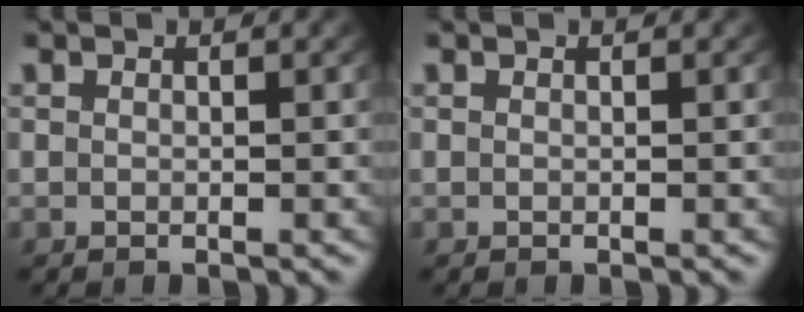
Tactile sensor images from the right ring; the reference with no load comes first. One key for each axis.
{"total": 0.0}